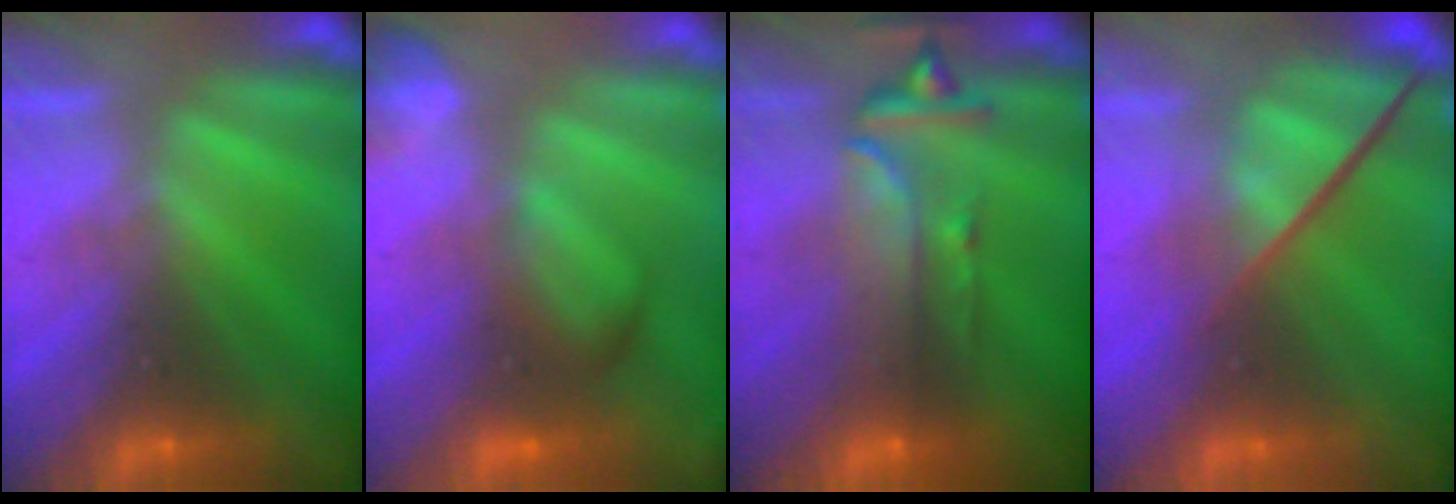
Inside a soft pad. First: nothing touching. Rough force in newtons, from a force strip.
{"total": 2.6}
{"total": 5.7}
{"total": 3.9}